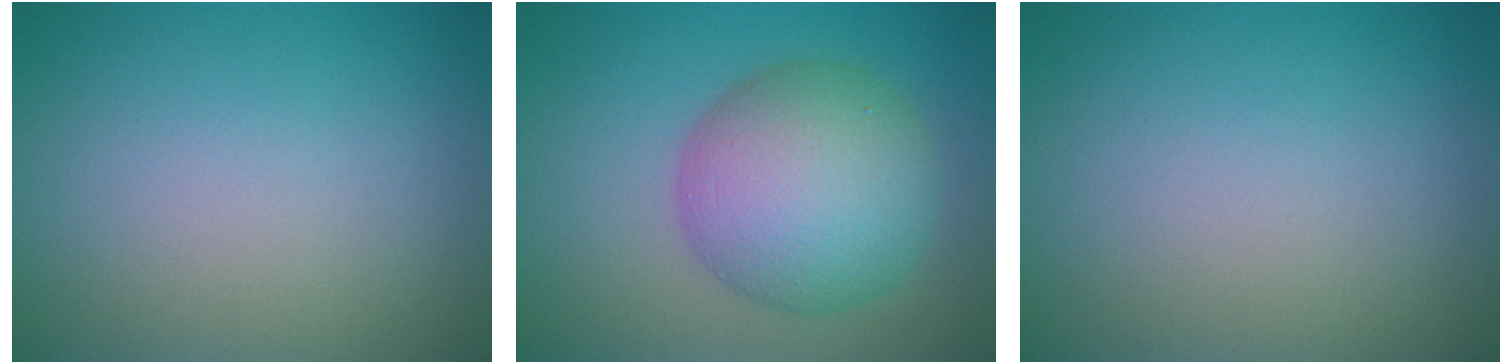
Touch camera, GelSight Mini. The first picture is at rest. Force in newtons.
{"total": 8.8, "press": 8.8, "slide": 0.1}
{"total": 0.0}